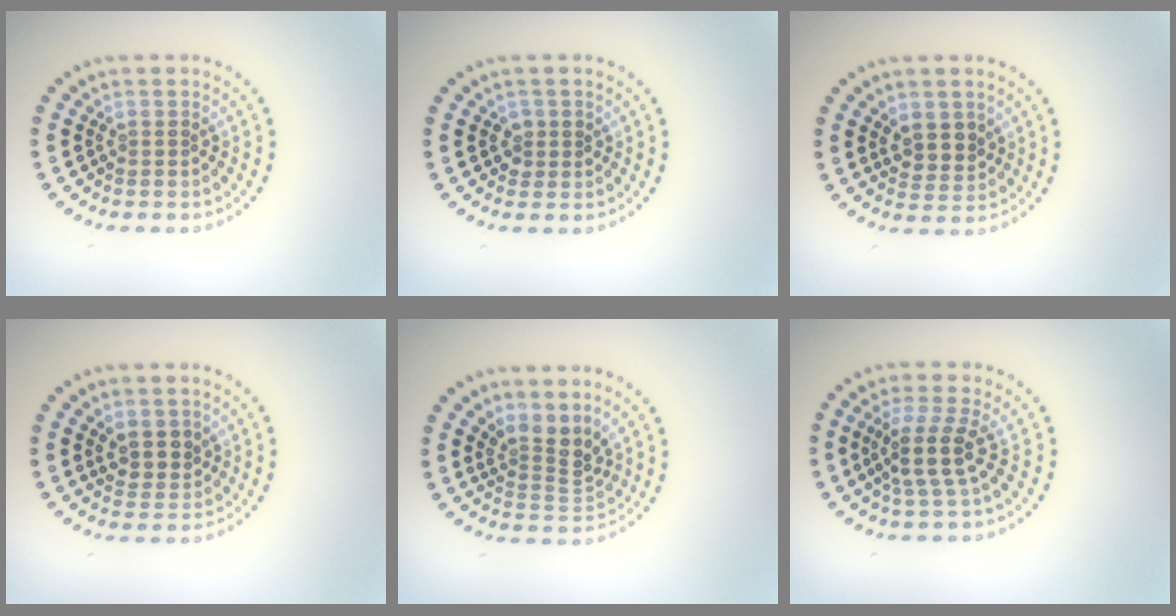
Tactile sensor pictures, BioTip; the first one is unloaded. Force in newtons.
{"total": 1.1, "press": 1.1, "slide": 0.4}
{"total": 2.4, "press": 2.2, "slide": 0.9}
{"total": 2.4, "press": 2.2, "slide": 0.9}
{"total": 3.0, "press": 2.2, "slide": 2.1}
{"total": 3.4, "press": 2.6, "slide": 2.1}